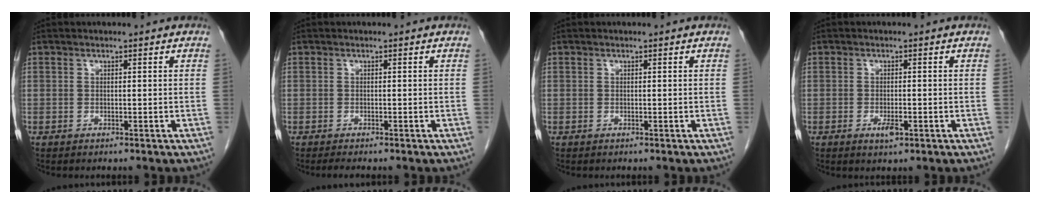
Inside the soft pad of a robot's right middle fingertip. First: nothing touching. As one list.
[{"total": 1.4, "force": [-1.2, 0.1, 0.7], "torque": [-0.014, -0.004, -0.016]}, {"total": 0.0}, {"total": 1.5, "force": [-0.6, 0.5, 1.2], "torque": [-0.021, -0.001, -0.008]}]